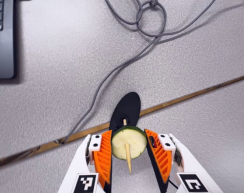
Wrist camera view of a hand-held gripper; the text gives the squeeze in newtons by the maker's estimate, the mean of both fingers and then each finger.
{"total": 10.2, "left": 10.7, "right": 9.7}